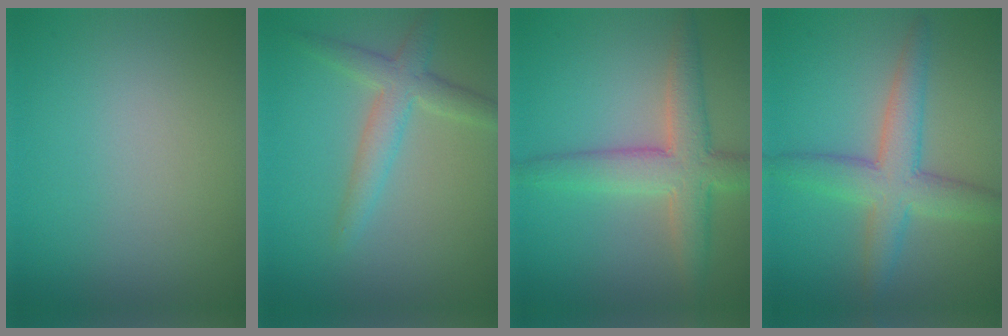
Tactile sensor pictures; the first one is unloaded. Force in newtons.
{"total": 3.5, "press": 3.5, "slide": 0.1}
{"total": 5.2, "press": 5.1, "slide": 0.3}
{"total": 5.1, "press": 5.1, "slide": 0.2}